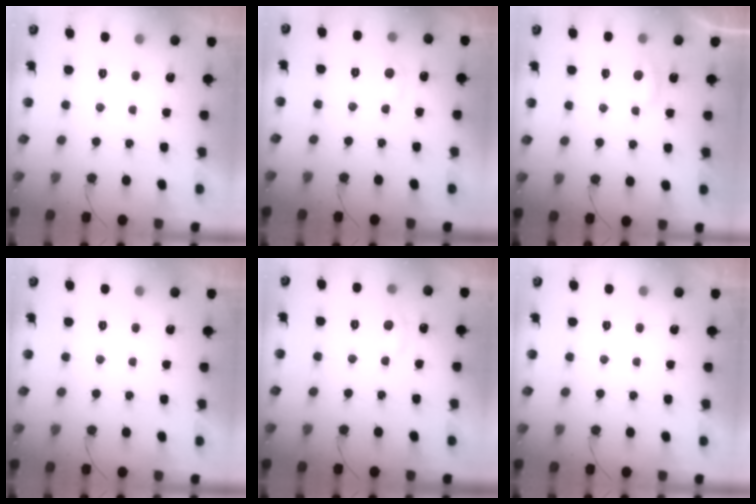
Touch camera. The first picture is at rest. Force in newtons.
{"total": 7.0, "press": 6.9, "slide": 0.7}
{"total": 3.8, "press": 3.8, "slide": 0.3}
{"total": 0.0}
{"total": 6.0, "press": 6.0, "slide": 0.8}
{"total": 0.0}